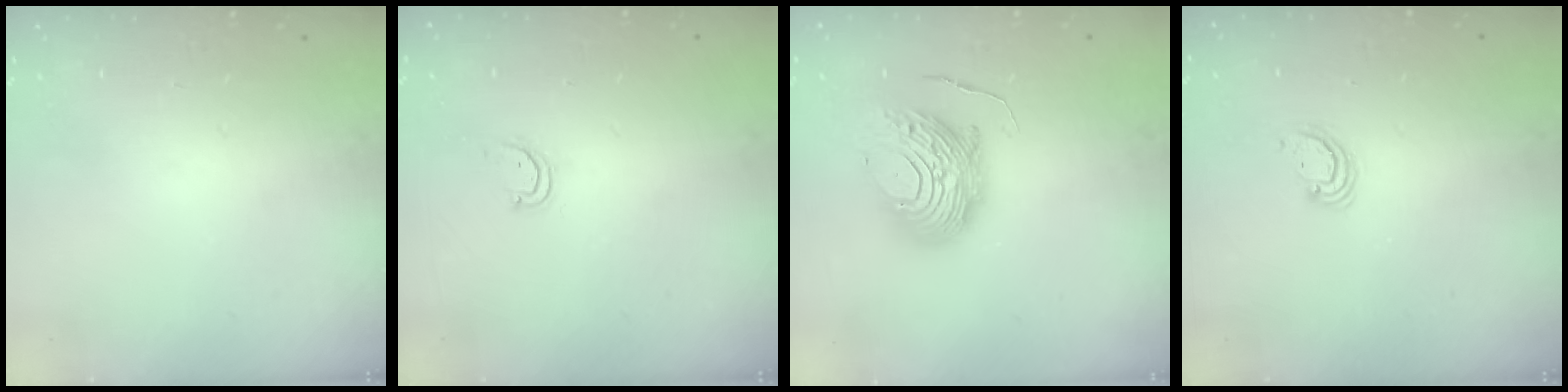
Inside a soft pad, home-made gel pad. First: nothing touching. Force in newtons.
{"total": 2.7, "press": 2.6, "slide": 0.3}
{"total": 14.4, "press": 14.4, "slide": 1.3}
{"total": 3.0, "press": 2.9, "slide": 0.3}